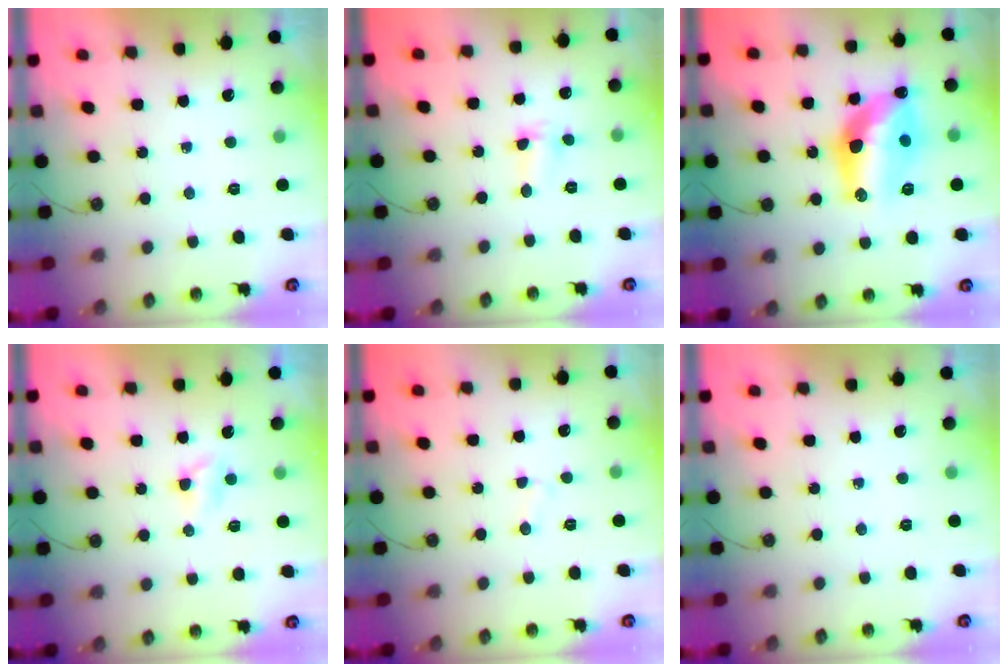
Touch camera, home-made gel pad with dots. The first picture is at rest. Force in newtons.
{"total": 2.1, "press": 2.0, "slide": 0.5}
{"total": 15.0, "press": 14.9, "slide": 0.8}
{"total": 2.4, "press": 2.4, "slide": 0.3}
{"total": 2.3, "press": 2.3, "slide": 0.3}
{"total": 0.0}